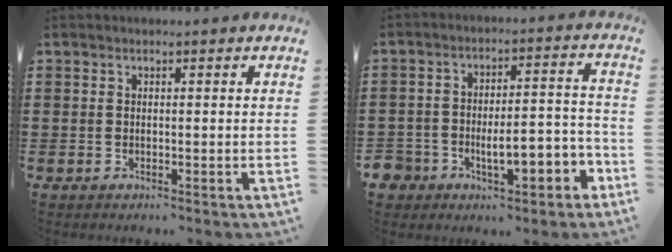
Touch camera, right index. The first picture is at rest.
{"total": 8.1, "force": [-4.0, 4.5, 5.3], "torque": [-0.096, 0.008, -0.073]}